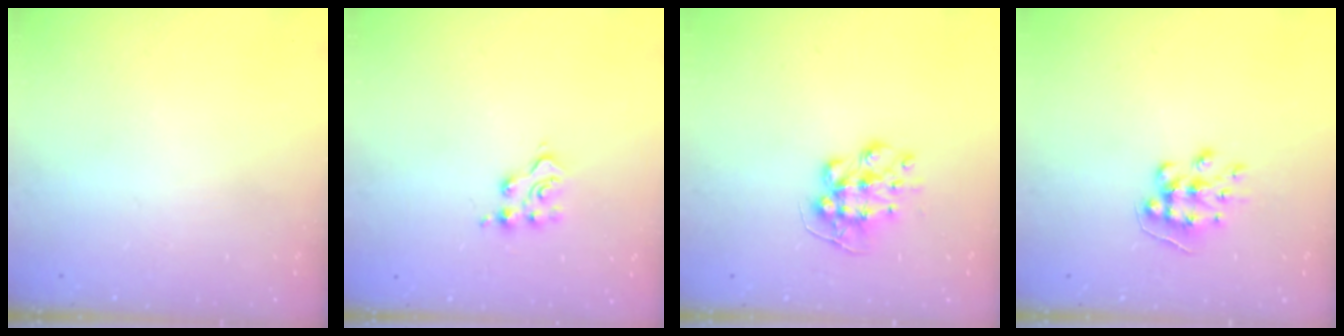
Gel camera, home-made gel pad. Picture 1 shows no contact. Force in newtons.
{"total": 4.8, "press": 4.8, "slide": 0.2}
{"total": 8.9, "press": 8.9, "slide": 0.2}
{"total": 8.9, "press": 8.9, "slide": 0.8}